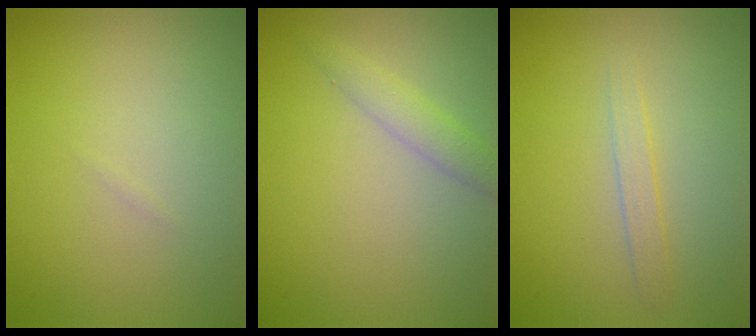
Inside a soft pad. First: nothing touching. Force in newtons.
{"total": 1.9, "press": 1.9, "slide": 0.1}
{"total": 1.2, "press": 1.2, "slide": 0.0}